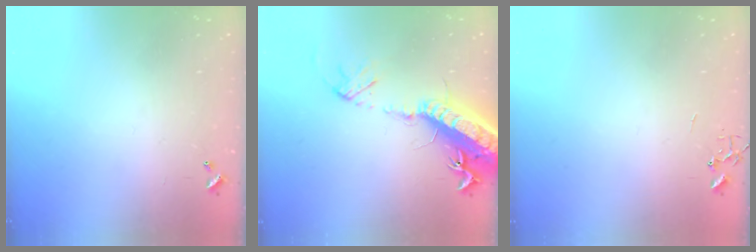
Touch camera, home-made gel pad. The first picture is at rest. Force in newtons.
{"total": 20.9, "press": 20.3, "slide": 4.9}
{"total": 0.0}